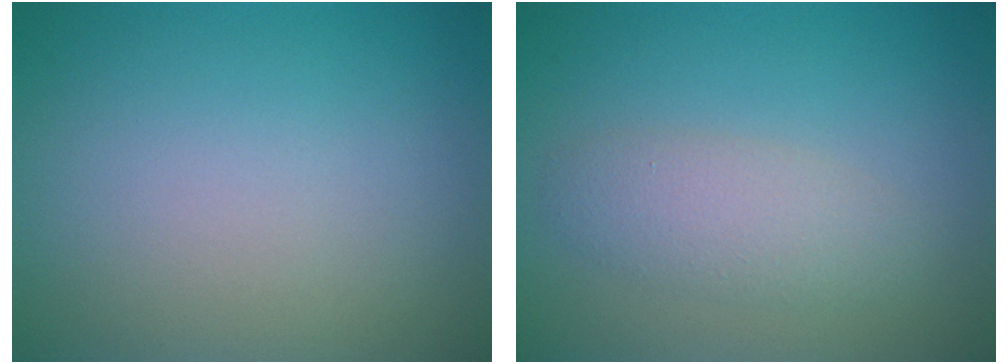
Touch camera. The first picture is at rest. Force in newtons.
{"total": 2.8, "press": 2.8, "slide": 0.1}